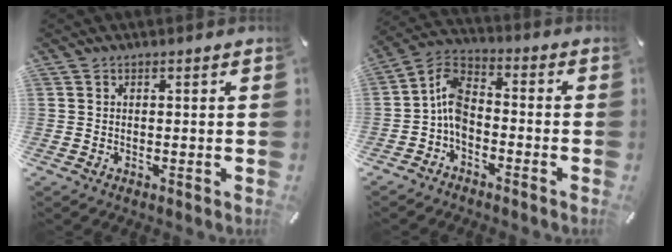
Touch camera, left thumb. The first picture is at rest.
{"total": 8.0, "force": [-3.1, 5.0, 5.4], "torque": [-0.125, 0.007, -0.062]}